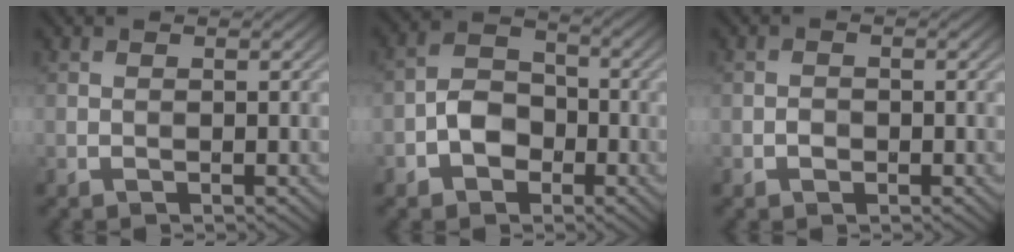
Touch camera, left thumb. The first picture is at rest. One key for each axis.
{"total": 5.4, "fx": -2.2, "fy": 3.8, "fz": 3.1, "tx": -0.057, "ty": 0.006, "tz": -0.049}
{"total": 1.1, "fx": -0.5, "fy": 0.8, "fz": 0.5, "tx": -0.009, "ty": -0.001, "tz": -0.011}